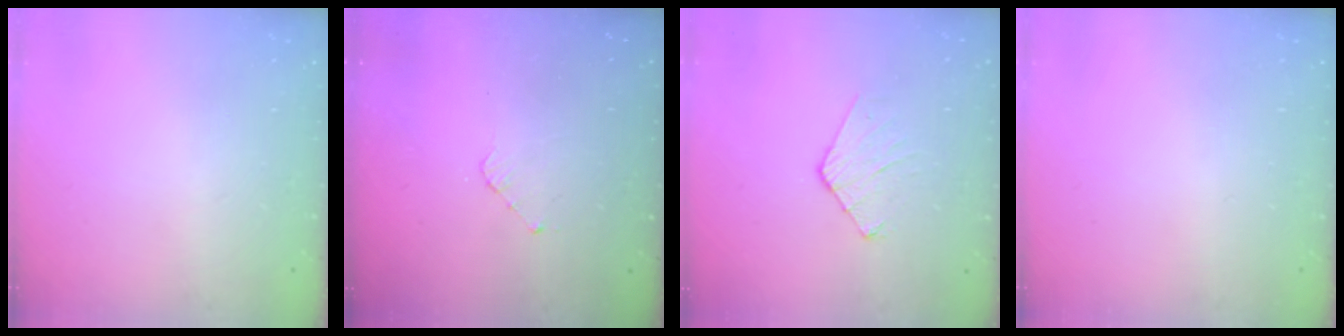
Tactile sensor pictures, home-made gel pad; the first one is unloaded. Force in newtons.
{"total": 2.8, "press": 2.8, "slide": 0.2}
{"total": 5.5, "press": 5.5, "slide": 0.5}
{"total": 0.0}